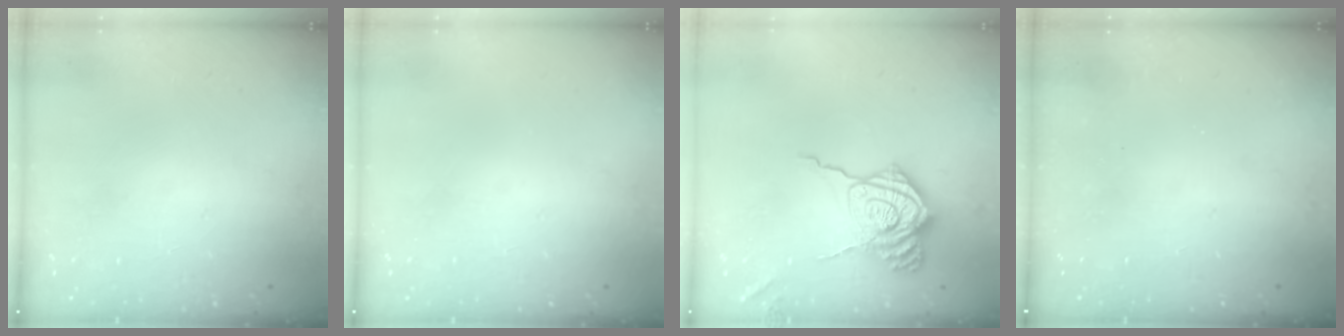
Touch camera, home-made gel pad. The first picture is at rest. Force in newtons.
{"total": 0.0}
{"total": 16.6, "press": 16.5, "slide": 1.4}
{"total": 2.3, "press": 2.2, "slide": 0.8}